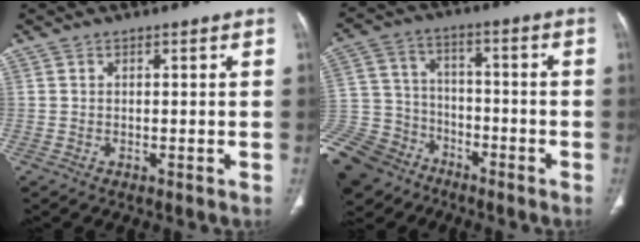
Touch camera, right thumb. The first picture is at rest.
{"total": 20.9, "force": [-13.5, 14.0, 7.6], "torque": [-0.197, 0.049, -0.239]}